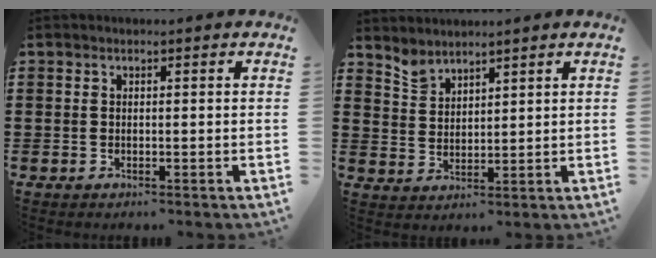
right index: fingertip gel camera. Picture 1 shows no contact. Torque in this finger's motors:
{"motor_torque": [-0.51, 0.94, 0.01, 0.00]}